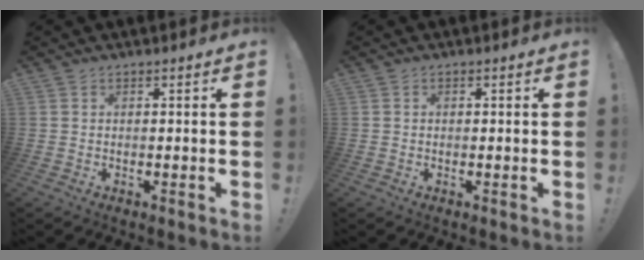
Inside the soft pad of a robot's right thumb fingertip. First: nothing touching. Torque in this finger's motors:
{"motor_torque": [-0.15, -0.06, -0.16, 0.07, 0.03]}